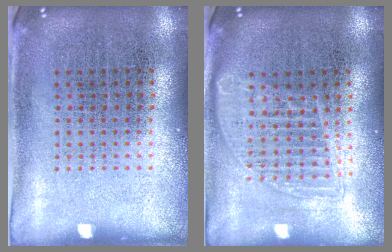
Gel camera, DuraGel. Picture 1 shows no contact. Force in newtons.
{"total": 1.6, "press": 1.4, "slide": 0.7}